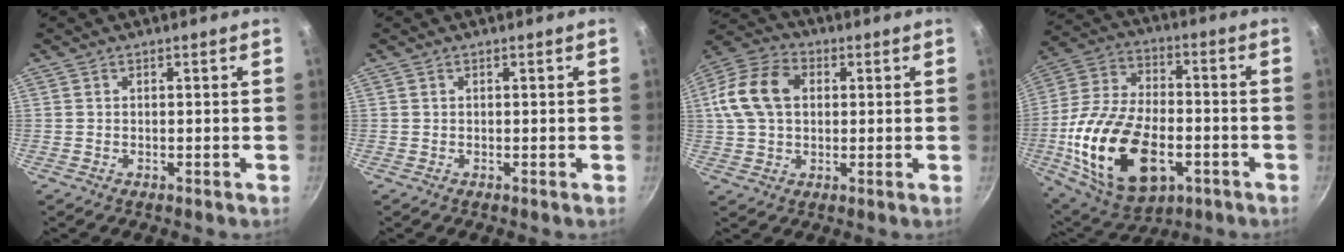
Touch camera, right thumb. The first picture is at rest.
{"total": 0.0}
{"total": 13.0, "force": [2.2, 9.2, 8.9], "torque": [-0.153, 0.019, 0.027]}
{"total": 24.8, "force": [-6.9, 14.3, 19.1], "torque": [-0.354, 0.019, -0.109]}